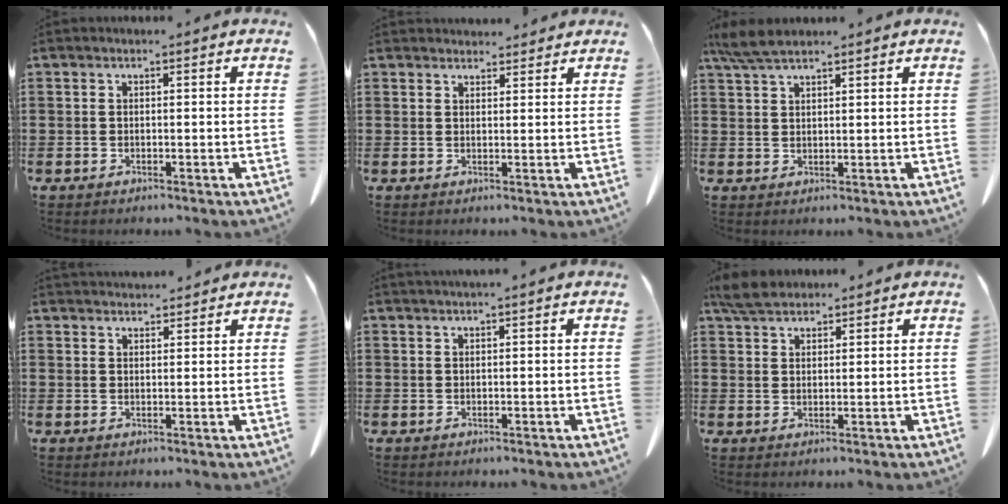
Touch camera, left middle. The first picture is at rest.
{"total": 2.4, "force": [2.4, 0.6, 0.0], "torque": [-0.006, -0.002, 0.046]}
{"total": 4.7, "force": [3.7, 0.9, 2.7], "torque": [-0.070, -0.003, 0.067]}
{"total": 2.7, "force": [2.6, 0.3, 0.0], "torque": [-0.006, -0.006, 0.050]}
{"total": 0.9, "force": [0.8, -0.1, 0.3], "torque": [-0.005, -0.002, 0.017]}
{"total": 4.4, "force": [3.8, 1.5, 1.6], "torque": [-0.041, 0.002, 0.071]}